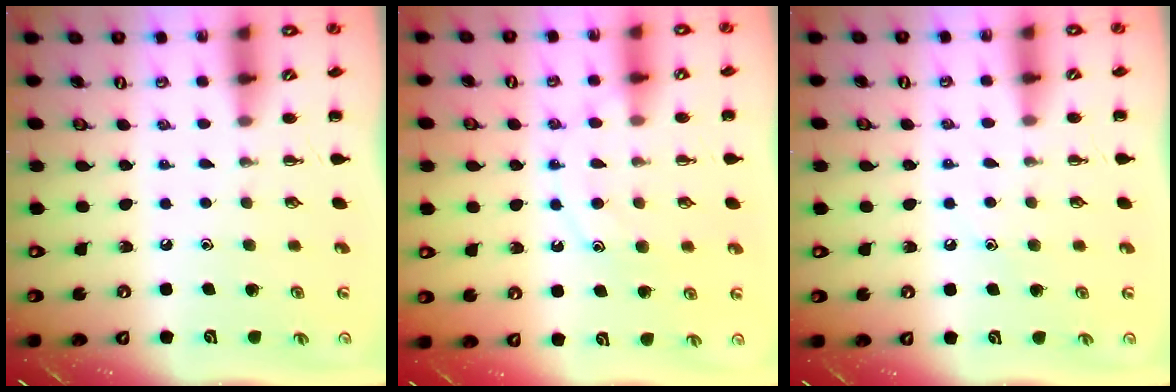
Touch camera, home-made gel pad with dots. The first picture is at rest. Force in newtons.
{"total": 11.8, "press": 11.8, "slide": 0.9}
{"total": 7.4, "press": 7.2, "slide": 1.7}